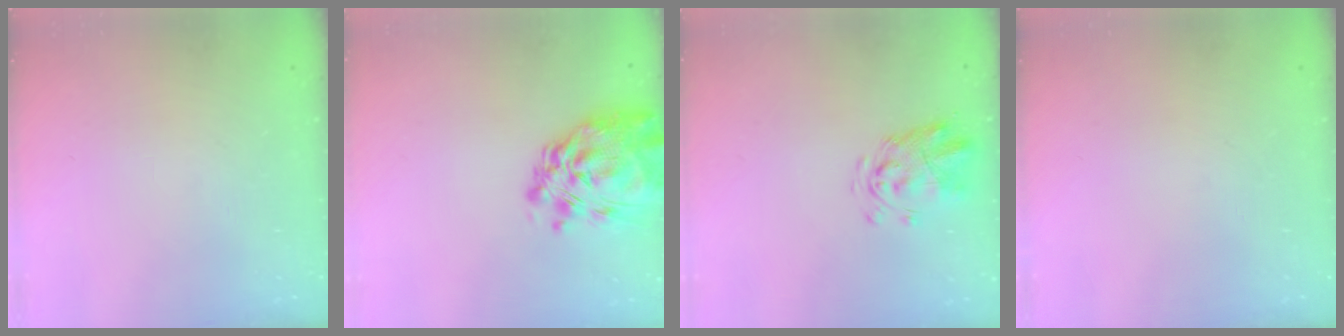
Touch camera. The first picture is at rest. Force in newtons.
{"total": 12.2, "press": 11.2, "slide": 4.7}
{"total": 3.3, "press": 3.2, "slide": 0.8}
{"total": 0.0}